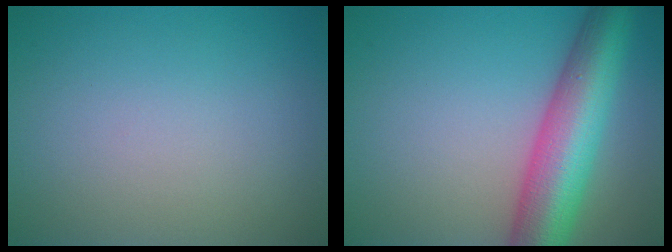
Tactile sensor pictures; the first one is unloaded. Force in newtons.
{"total": 9.4, "press": 9.4, "slide": 0.3}